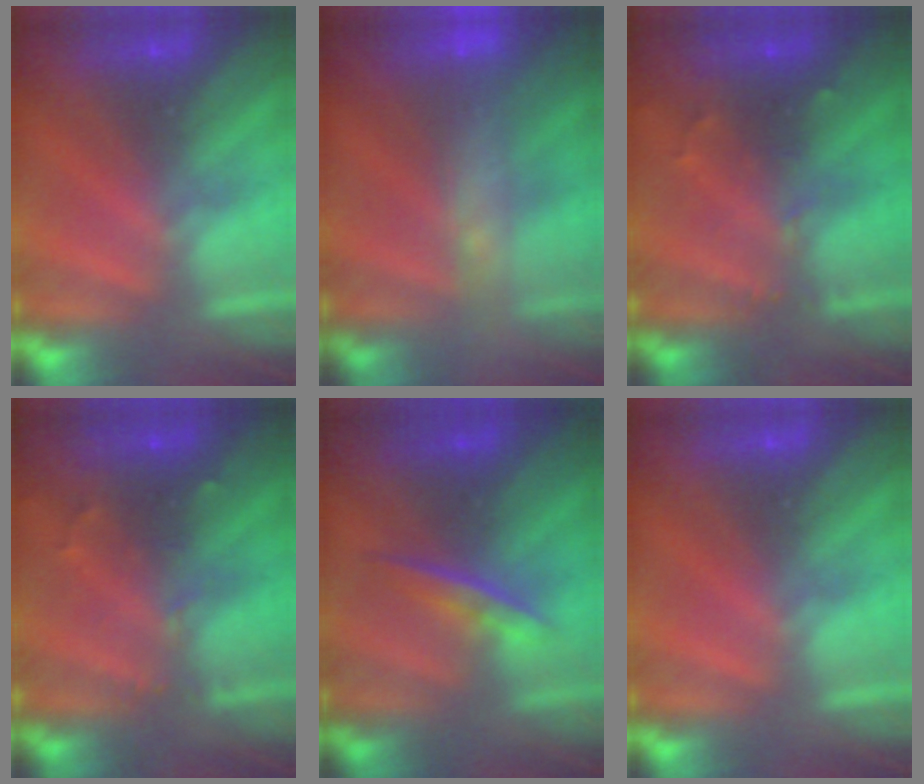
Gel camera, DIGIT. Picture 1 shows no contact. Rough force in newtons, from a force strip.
{"total": 8.9}
{"total": 2.8}
{"total": 2.8}
{"total": 1.6}
{"total": 0.0}